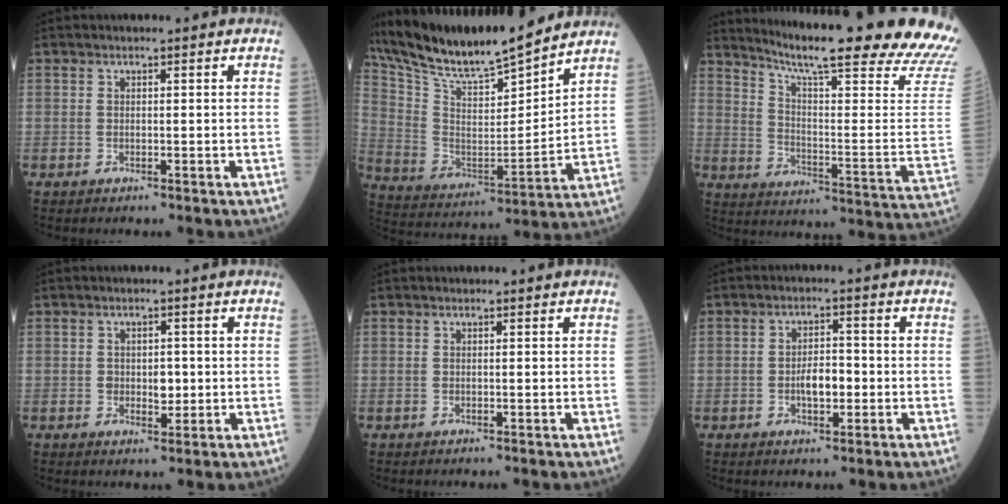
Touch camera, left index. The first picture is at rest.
{"total": 19.7, "force": [17.7, 1.6, 8.5], "torque": [-0.171, -0.002, 0.311]}
{"total": 28.8, "force": [24.5, 0.4, 15.0], "torque": [-0.212, -0.112, 0.307]}
{"total": 2.6, "force": [-0.1, 1.7, 2.0], "torque": [-0.029, 0.001, 0.002]}
{"total": 0.0}
{"total": 4.1, "force": [-1.0, 1.8, 3.6], "torque": [-0.065, 0.006, -0.018]}